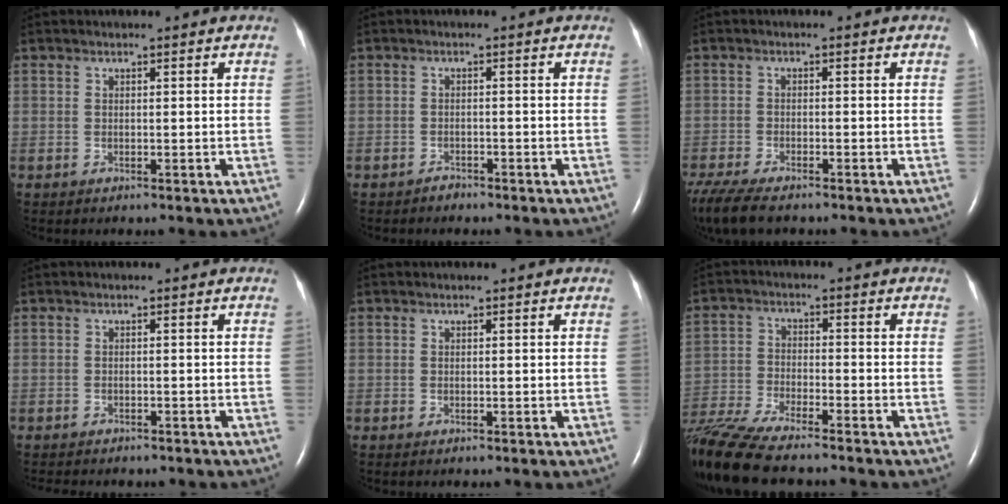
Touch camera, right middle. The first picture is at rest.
{"total": 1.1, "force": [-1.0, 0.4, -0.1], "torque": [-0.002, -0.001, -0.020]}
{"total": 9.4, "force": [-7.4, 2.6, 5.2], "torque": [-0.097, -0.020, -0.122]}
{"total": 6.7, "force": [-5.8, 2.2, 2.6], "torque": [-0.032, -0.002, -0.066]}
{"total": 0.0}
{"total": 14.9, "force": [-12.7, 1.7, 7.6], "torque": [-0.164, -0.028, -0.225]}